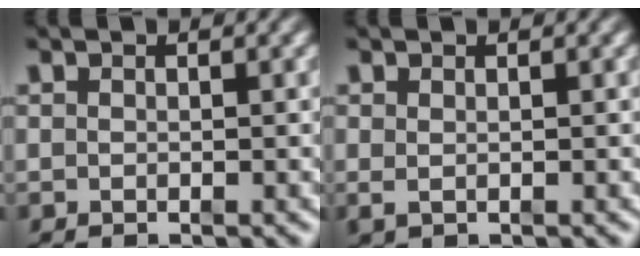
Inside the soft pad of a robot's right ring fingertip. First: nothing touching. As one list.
[{"total": 0.6, "force": [0.1, -0.2, 0.5], "torque": [-0.006, -0.006, 0.009]}]